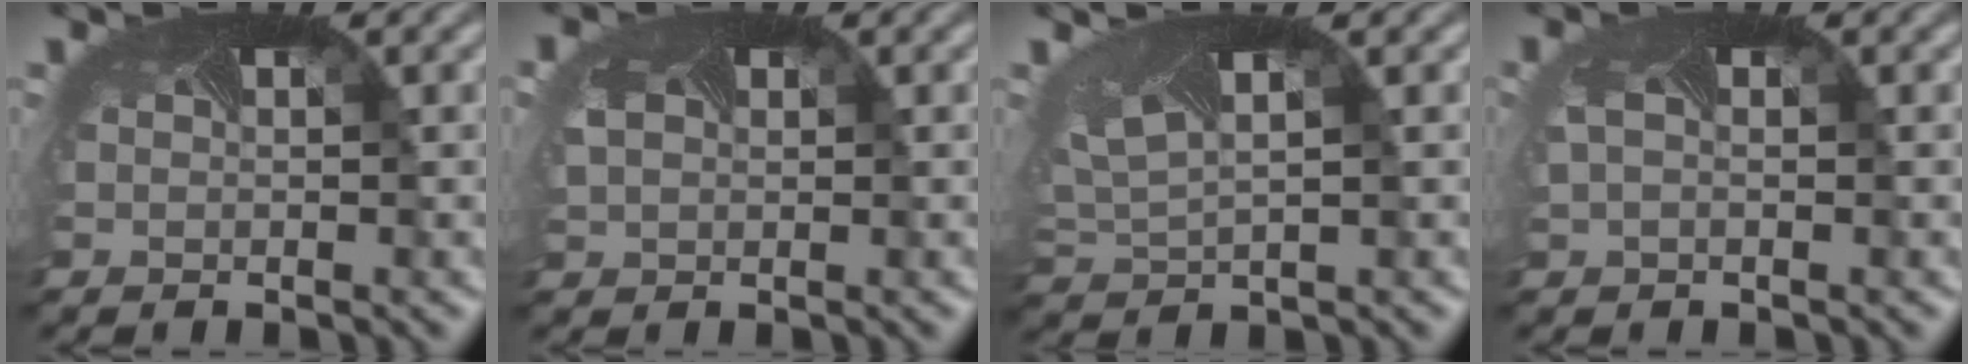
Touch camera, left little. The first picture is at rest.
{"total": 1.5, "force": [0.0, 1.4, 0.6], "torque": [-0.036, -0.014, 0.012]}
{"total": 3.9, "force": [1.7, 1.9, 3.0], "torque": [-0.071, 0.007, 0.049]}
{"total": 1.2, "force": [-0.2, 0.9, 0.8], "torque": [-0.036, -0.002, 0.014]}